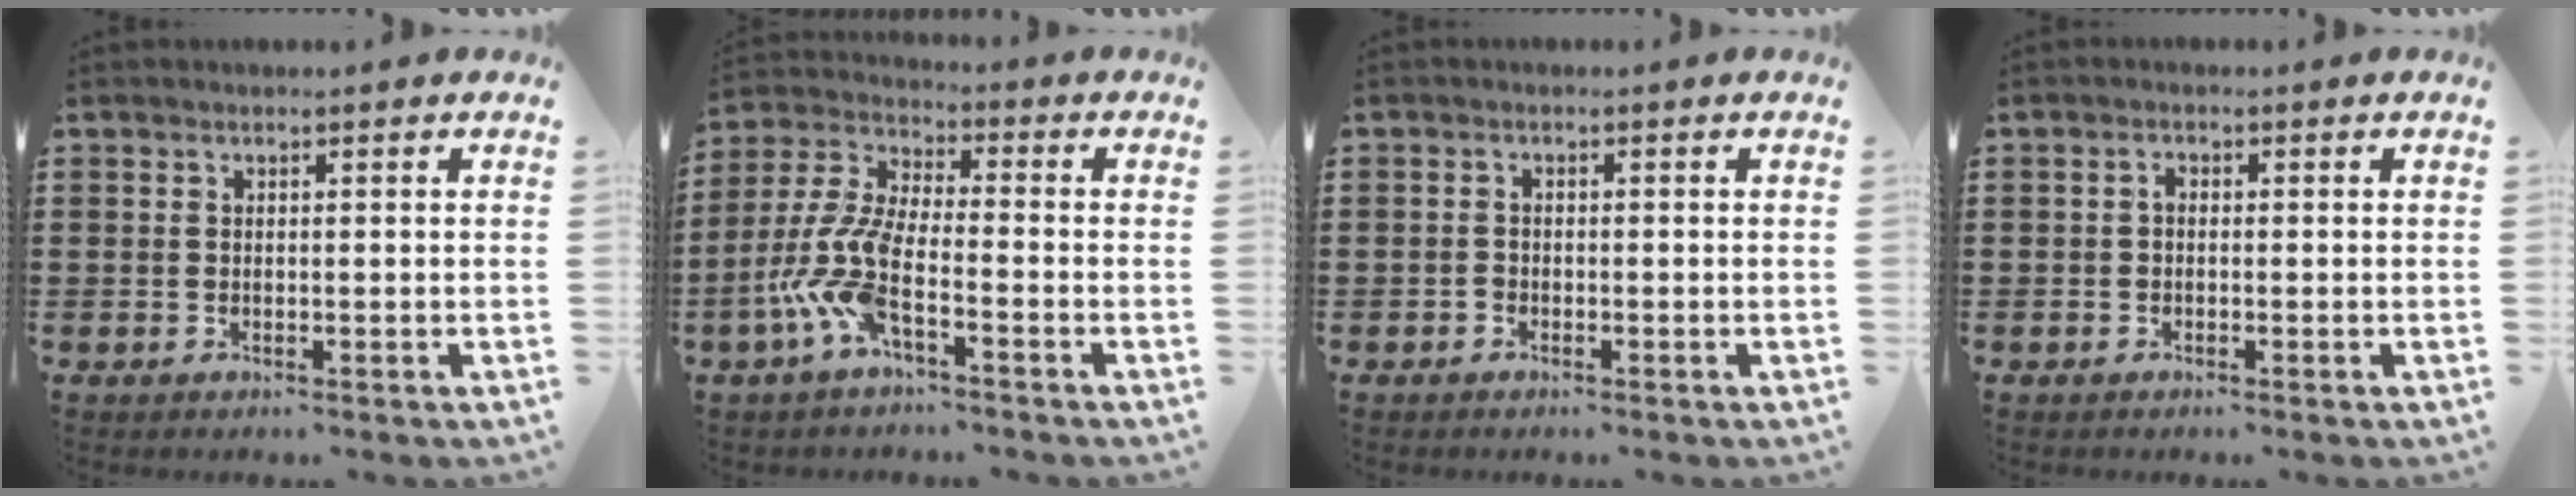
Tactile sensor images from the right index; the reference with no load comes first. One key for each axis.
{"total": 9.2, "fx": -4.6, "fy": 2.6, "fz": 7.5, "tx": -0.204, "ty": -0.020, "tz": -0.098}
{"total": 0.8, "fx": -0.6, "fy": 0.5, "fz": 0.2, "tx": -0.004, "ty": 0.001, "tz": -0.014}
{"total": 0.8, "fx": -0.4, "fy": 0.4, "fz": 0.6, "tx": -0.012, "ty": -0.001, "tz": -0.007}